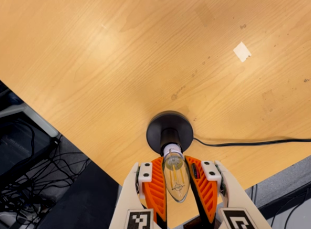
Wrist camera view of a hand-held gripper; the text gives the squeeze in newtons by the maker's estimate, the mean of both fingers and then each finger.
{"total": 14.5, "left": 15.3, "right": 13.8}